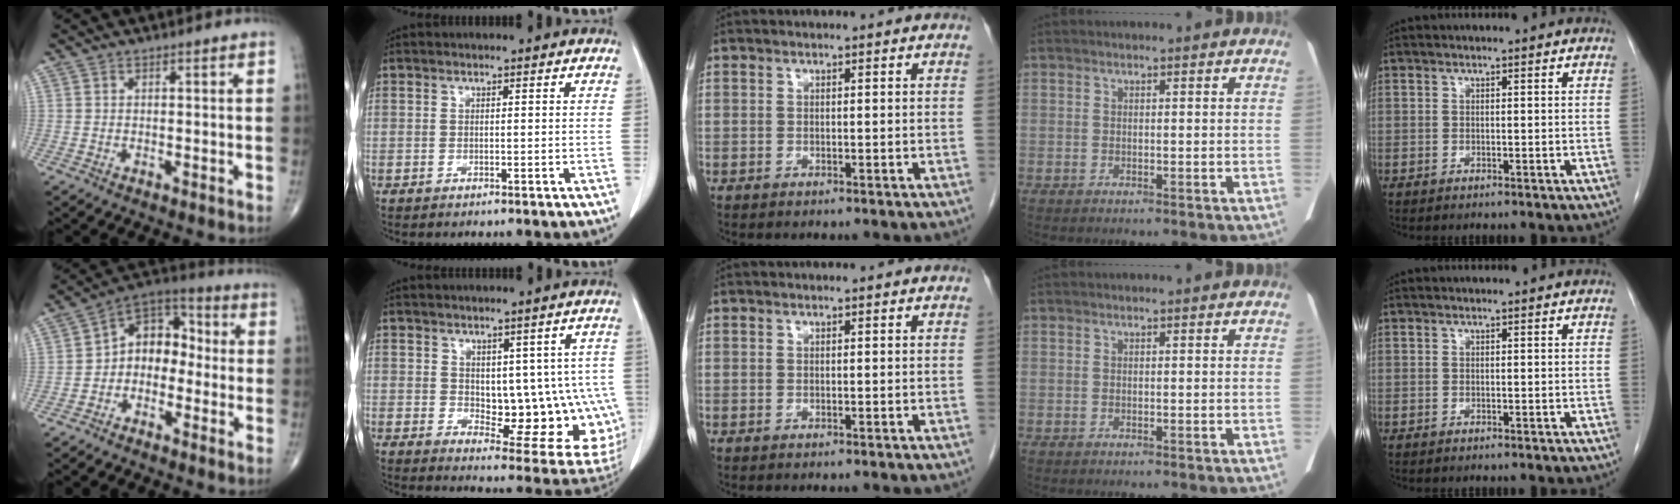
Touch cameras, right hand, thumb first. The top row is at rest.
{"thumb": {"total": 10.0, "force": [-1.5, 7.5, 6.5], "torque": [-0.065, 0.048, -0.047]}, "index": {"total": 14.0, "force": [-0.2, 6.9, 12.1], "torque": [-0.118, 0.004, 0.019]}}